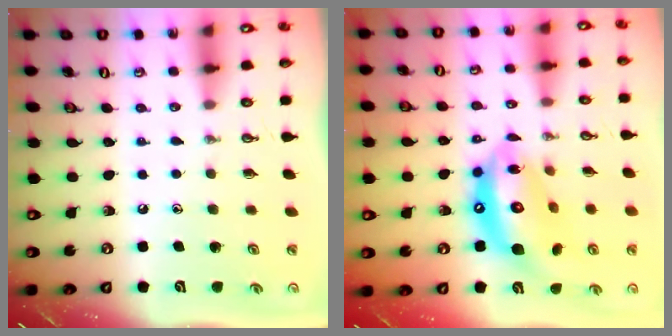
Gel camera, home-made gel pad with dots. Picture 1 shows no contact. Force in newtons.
{"total": 16.9, "press": 16.8, "slide": 1.9}